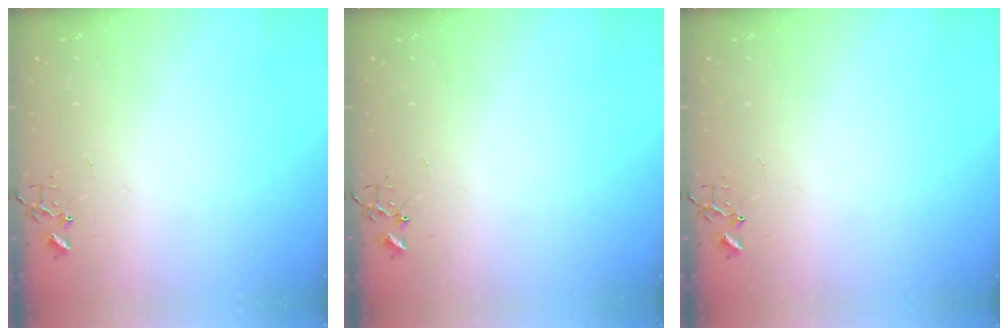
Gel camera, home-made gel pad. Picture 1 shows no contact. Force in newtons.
{"total": 0.0}
{"total": 0.0}